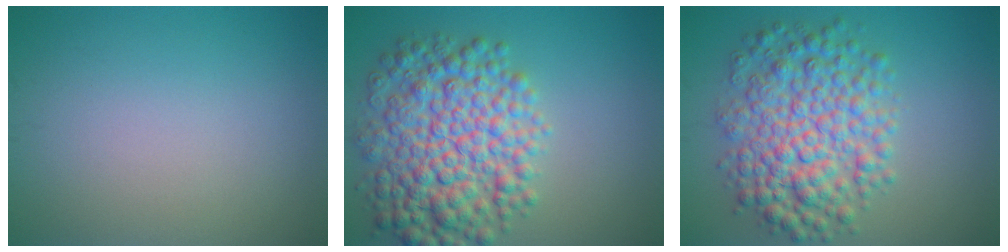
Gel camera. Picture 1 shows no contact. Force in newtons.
{"total": 9.1, "press": 9.1, "slide": 0.0}
{"total": 7.6, "press": 7.6, "slide": 0.1}